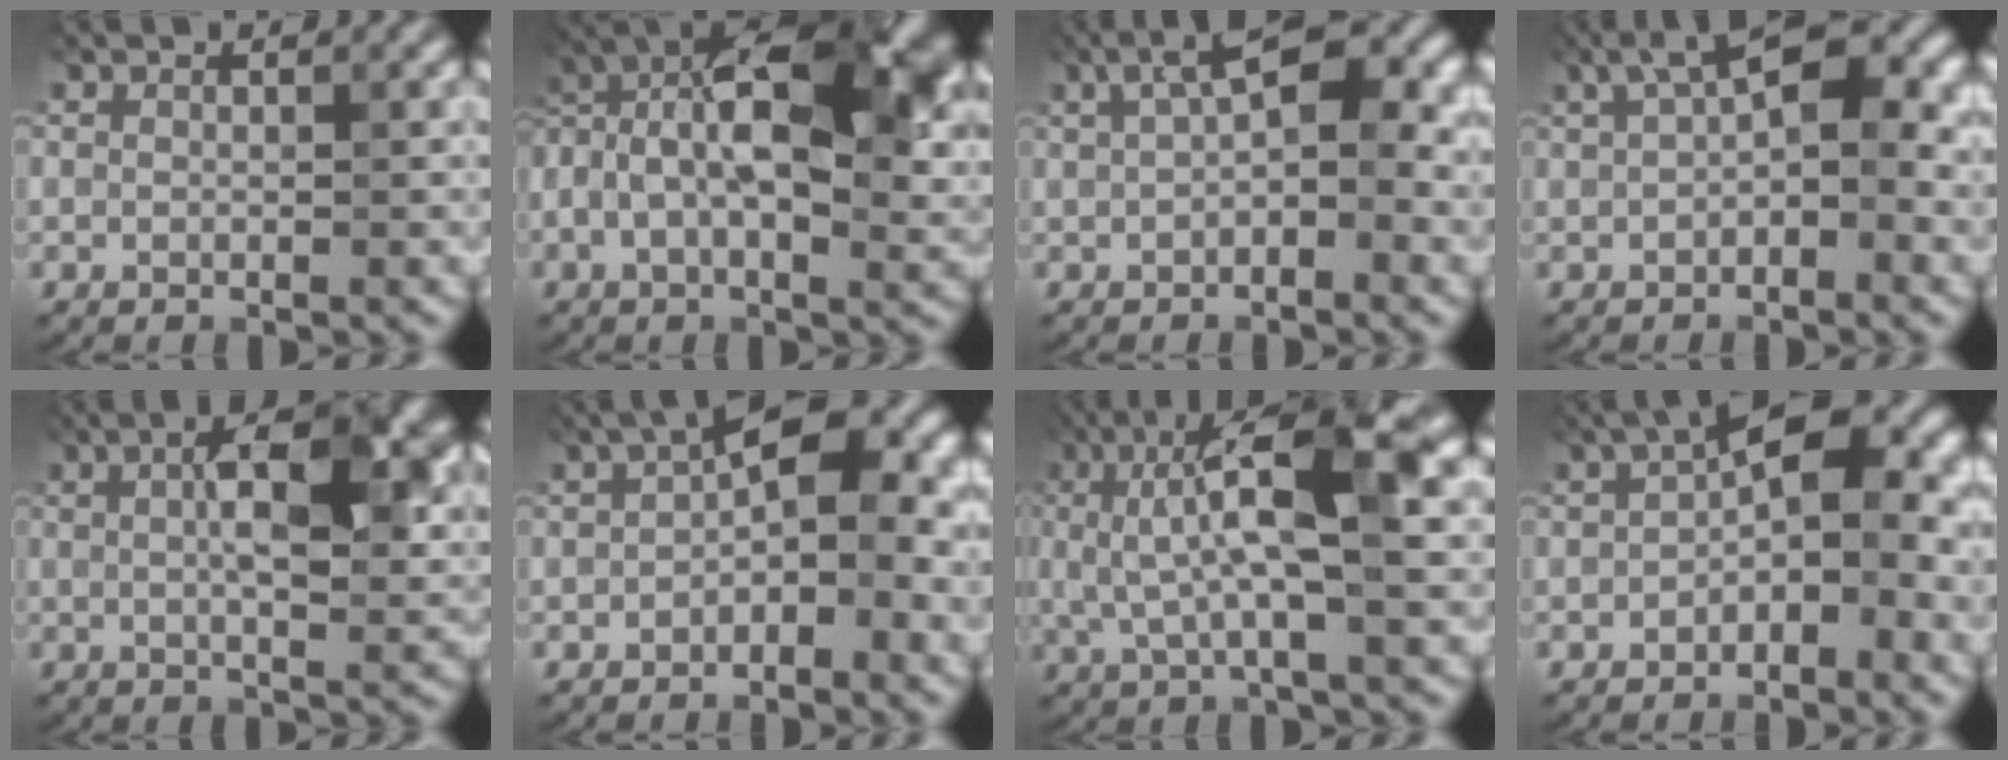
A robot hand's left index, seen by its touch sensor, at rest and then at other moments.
{"total": 15.1, "force": [2.1, 7.4, 13.0], "torque": [-0.186, 0.035, 0.013]}
{"total": 6.4, "force": [1.2, 2.3, 5.8], "torque": [-0.088, 0.020, 0.013]}
{"total": 7.2, "force": [1.6, 2.8, 6.5], "torque": [-0.102, 0.020, 0.018]}
{"total": 8.2, "force": [1.8, 3.1, 7.3], "torque": [-0.117, 0.016, 0.023]}
{"total": 8.1, "force": [0.5, 3.7, 7.2], "torque": [-0.110, 0.025, -0.004]}
{"total": 9.1, "force": [1.4, 2.2, 8.8], "torque": [-0.163, 0.012, 0.021]}
{"total": 9.0, "force": [0.3, 4.2, 8.0], "torque": [-0.116, 0.028, -0.009]}